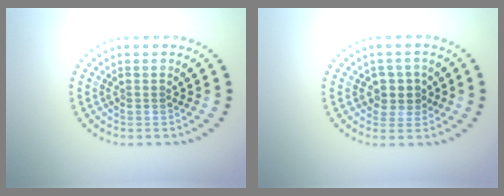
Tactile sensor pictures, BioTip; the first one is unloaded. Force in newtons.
{"total": 2.4, "press": 2.1, "slide": 1.1}